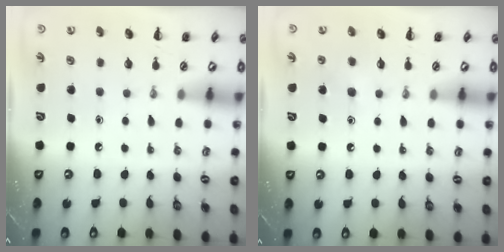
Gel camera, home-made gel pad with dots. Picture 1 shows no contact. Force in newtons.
{"total": 5.2, "press": 4.9, "slide": 1.6}